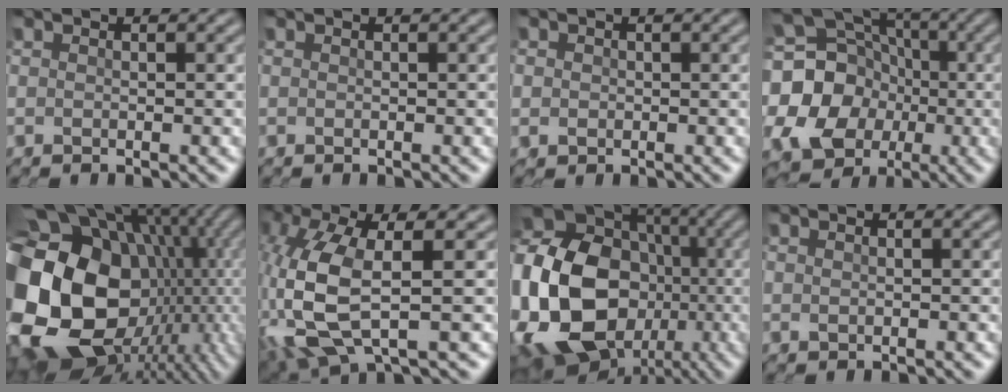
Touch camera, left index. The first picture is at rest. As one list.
[{"total": 0.0}, {"total": 2.5, "force": [0.6, 2.2, 1.0], "torque": [-0.011, 0.016, -0.005]}, {"total": 19.0, "force": [-1.8, 17.6, 7.0], "torque": [-0.189, 0.019, -0.065]}, {"total": 22.2, "force": [-2.2, 16.7, 14.5], "torque": [-0.317, -0.040, -0.005]}, {"total": 8.6, "force": [-0.9, 3.3, 7.9], "torque": [-0.200, -0.002, -0.023]}, {"total": 22.0, "force": [-2.8, 18.3, 12.0], "torque": [-0.276, 0.000, -0.077]}, {"total": 0.0}]